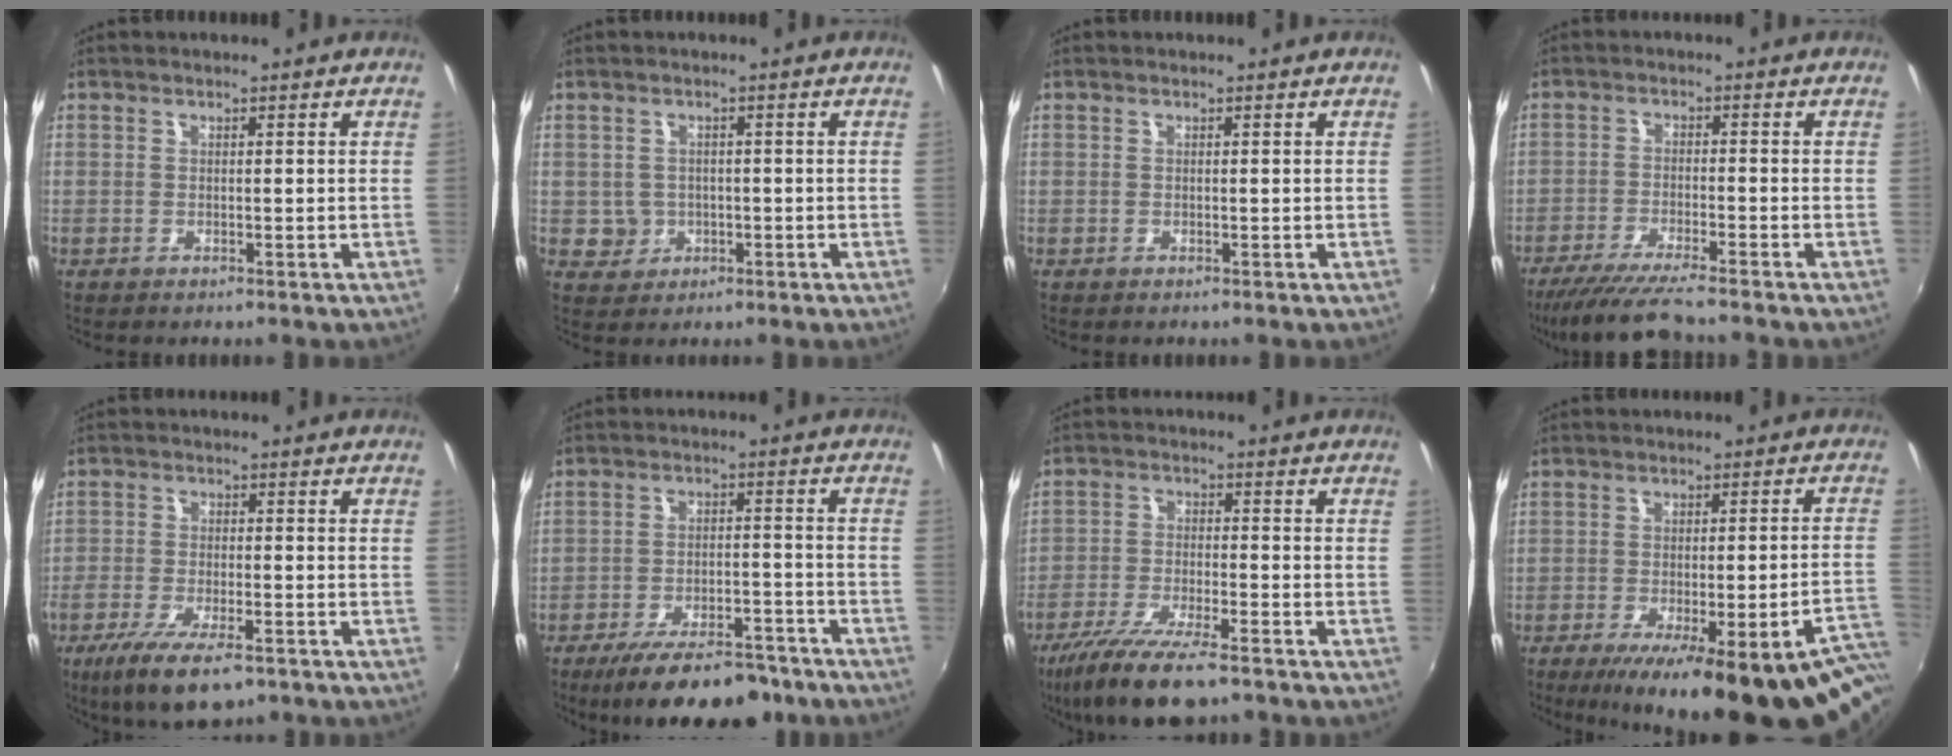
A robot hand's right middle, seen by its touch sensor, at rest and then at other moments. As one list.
[{"total": 3.3, "force": [-0.6, 3.2, 0.5], "torque": [-0.015, 0.004, -0.003]}, {"total": 0.0}, {"total": 9.2, "force": [-8.2, -0.4, 4.3], "torque": [-0.102, -0.022, -0.142]}, {"total": 11.3, "force": [-7.6, 3.2, 7.8], "torque": [-0.174, -0.040, -0.133]}, {"total": 15.7, "force": [-12.4, 5.0, 8.2], "torque": [-0.152, -0.016, -0.179]}, {"total": 12.7, "force": [-9.4, 2.5, 8.1], "torque": [-0.179, -0.038, -0.174]}, {"total": 26.3, "force": [-18.9, 5.7, 17.5], "torque": [-0.228, -0.032, -0.243]}]